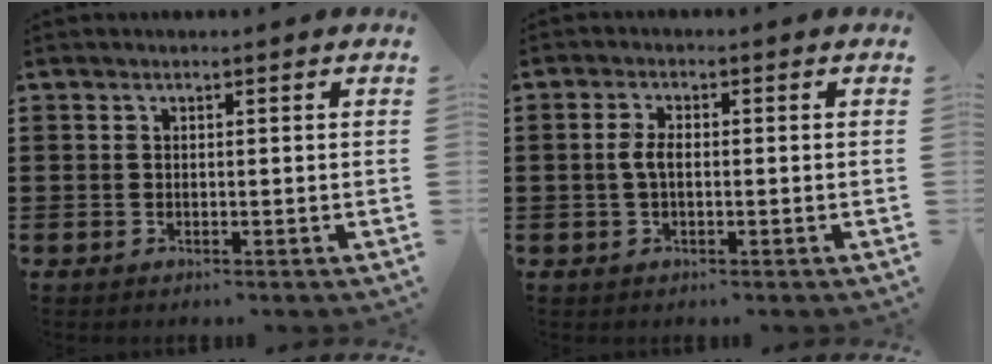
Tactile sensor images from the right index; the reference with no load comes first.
{"total": 2.6, "force": [-0.2, 1.0, 2.4], "torque": [-0.063, -0.006, -0.008]}